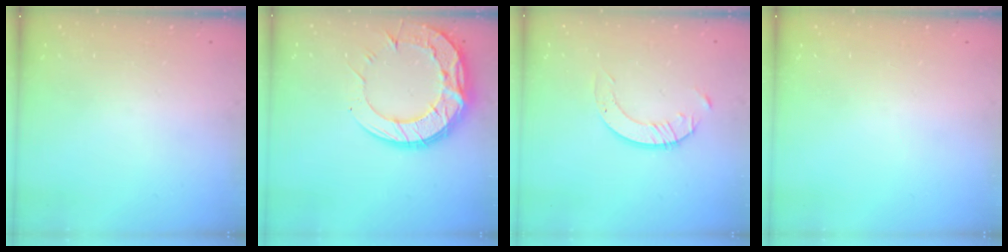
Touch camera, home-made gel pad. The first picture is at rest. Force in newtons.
{"total": 19.5, "press": 19.4, "slide": 1.6}
{"total": 3.3, "press": 3.3, "slide": 0.3}
{"total": 0.0}